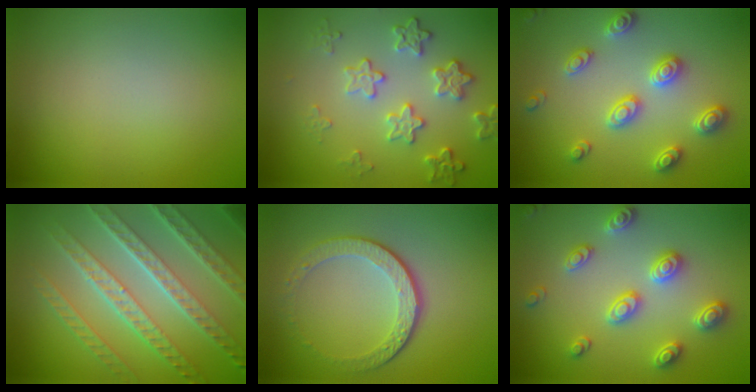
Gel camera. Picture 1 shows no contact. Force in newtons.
{"total": 4.0, "press": 3.5, "slide": 1.9}
{"total": 3.5, "press": 3.5, "slide": 0.5}
{"total": 8.1, "press": 5.8, "slide": 5.7}
{"total": 4.5, "press": 3.1, "slide": 3.3}
{"total": 3.5, "press": 3.5, "slide": 0.5}